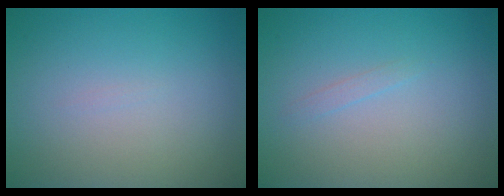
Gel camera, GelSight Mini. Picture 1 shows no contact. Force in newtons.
{"total": 0.6, "press": 0.6, "slide": 0.0}